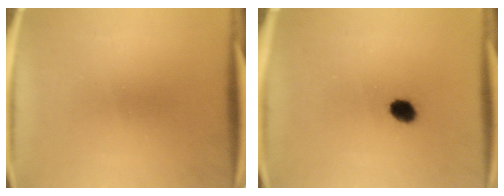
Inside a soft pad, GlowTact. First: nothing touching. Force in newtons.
{"total": 4.0}